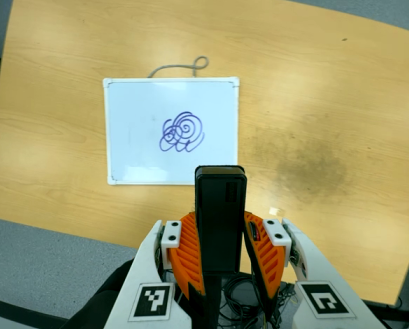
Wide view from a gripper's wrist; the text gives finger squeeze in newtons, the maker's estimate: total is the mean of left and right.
{"total": 4.8, "left": 3.3, "right": 6.2}